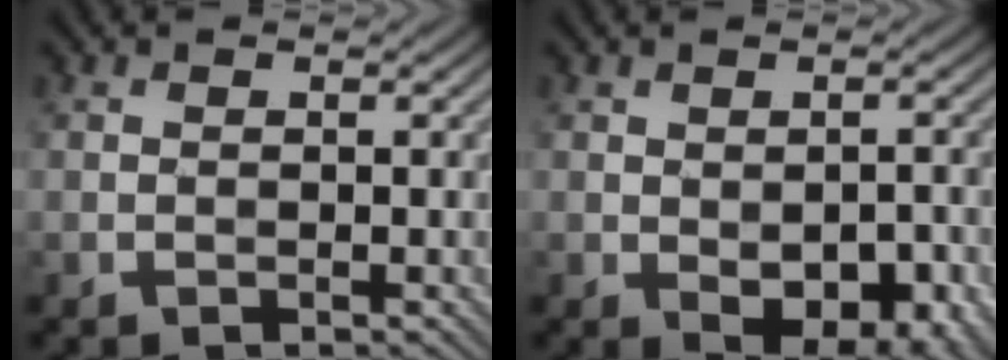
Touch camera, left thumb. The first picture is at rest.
{"total": 7.2, "force": [-2.5, 3.8, 5.5], "torque": [-0.085, -0.022, -0.019]}